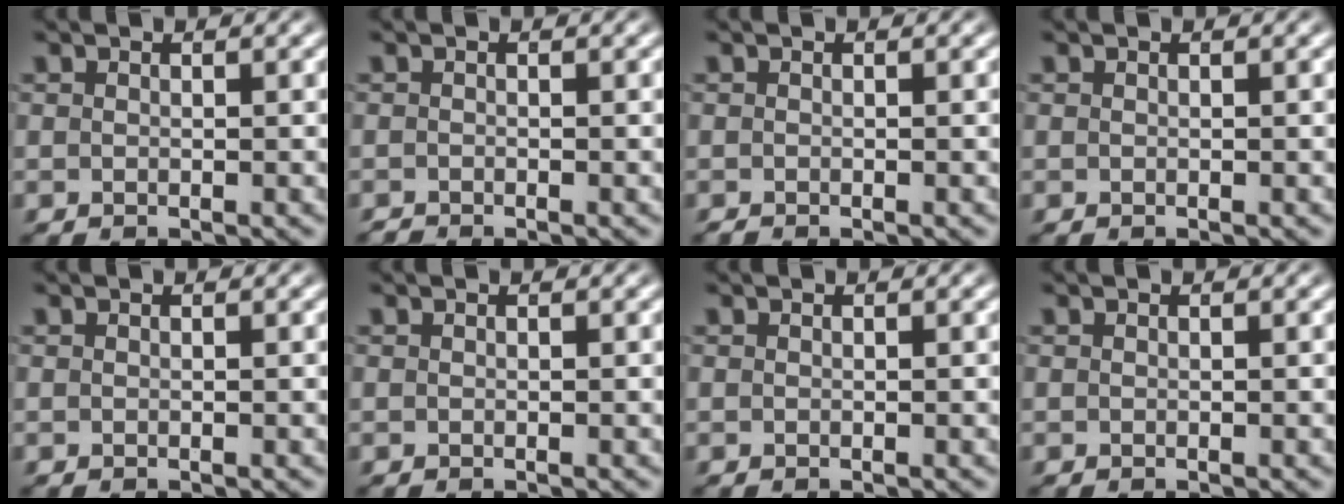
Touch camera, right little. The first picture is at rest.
{"total": 0.8, "force": [-0.7, -0.4, -0.1], "torque": [0.004, -0.010, -0.009]}
{"total": 0.5, "force": [-0.4, -0.3, -0.1], "torque": [0.003, -0.007, -0.006]}
{"total": 0.0}
{"total": 0.0}
{"total": 0.0}
{"total": 0.0}
{"total": 0.0}